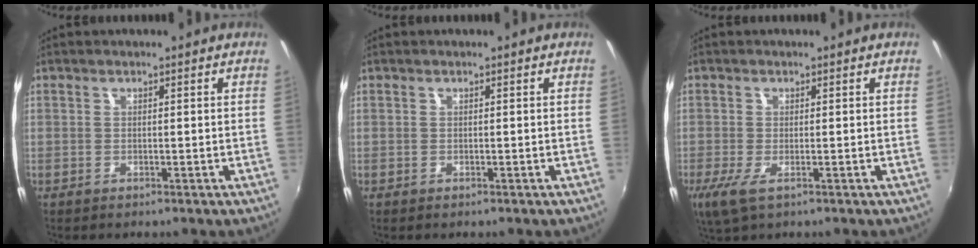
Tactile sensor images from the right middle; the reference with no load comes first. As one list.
[{"total": 0.0}, {"total": 4.0, "force": [-1.7, 1.1, 3.5], "torque": [-0.074, -0.017, -0.029]}]